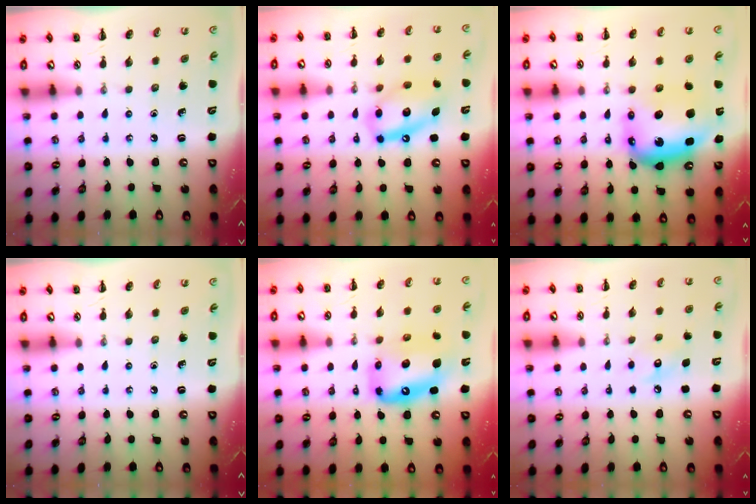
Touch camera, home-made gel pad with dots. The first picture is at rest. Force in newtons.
{"total": 14.4, "press": 14.1, "slide": 2.8}
{"total": 10.2, "press": 9.7, "slide": 3.0}
{"total": 0.0}
{"total": 13.5, "press": 13.0, "slide": 3.8}
{"total": 6.0, "press": 5.9, "slide": 1.0}